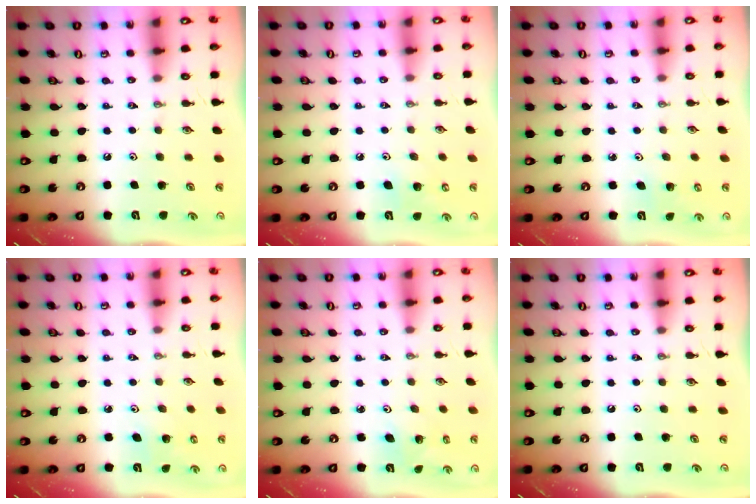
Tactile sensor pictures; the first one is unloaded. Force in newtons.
{"total": 7.7, "press": 7.5, "slide": 1.7}
{"total": 2.3, "press": 2.3, "slide": 0.2}
{"total": 3.9, "press": 3.9, "slide": 0.3}
{"total": 2.7, "press": 2.7, "slide": 0.3}
{"total": 0.0}